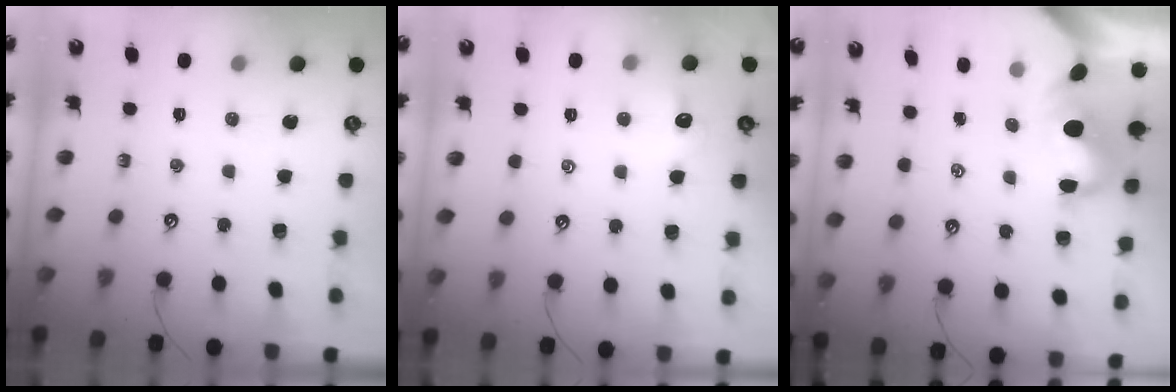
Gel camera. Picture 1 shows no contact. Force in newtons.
{"total": 0.9, "press": 0.6, "slide": 0.6}
{"total": 1.7, "press": 1.4, "slide": 1.0}